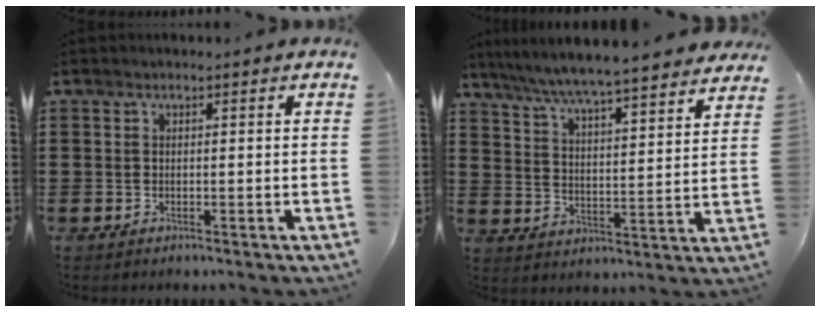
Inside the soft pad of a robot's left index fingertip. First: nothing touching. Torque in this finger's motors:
{"motor_torque": [1.46, -0.68, 1.05, 0.21]}